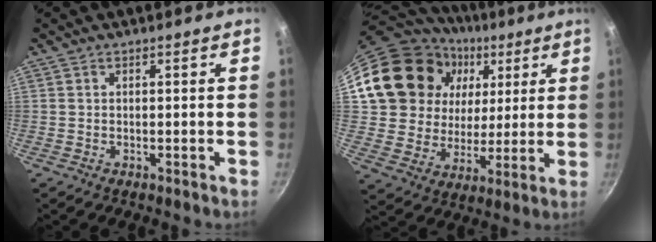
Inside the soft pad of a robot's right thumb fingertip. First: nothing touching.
{"total": 23.5, "force": [9.3, 18.0, 11.9], "torque": [-0.199, -0.001, 0.172]}